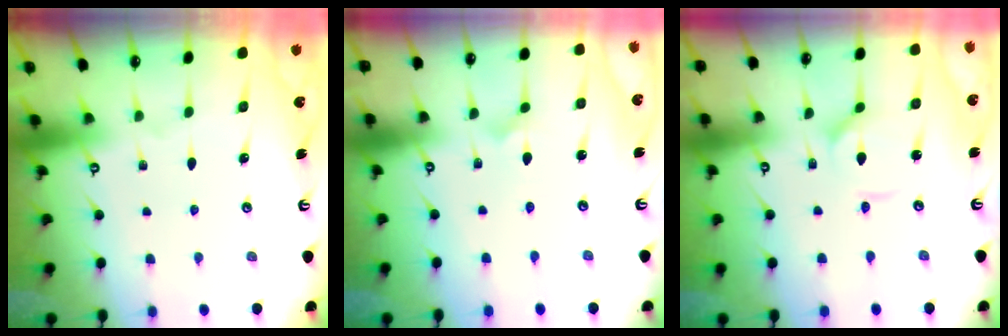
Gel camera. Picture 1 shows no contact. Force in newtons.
{"total": 2.8, "press": 2.8, "slide": 0.2}
{"total": 3.2, "press": 3.2, "slide": 0.4}